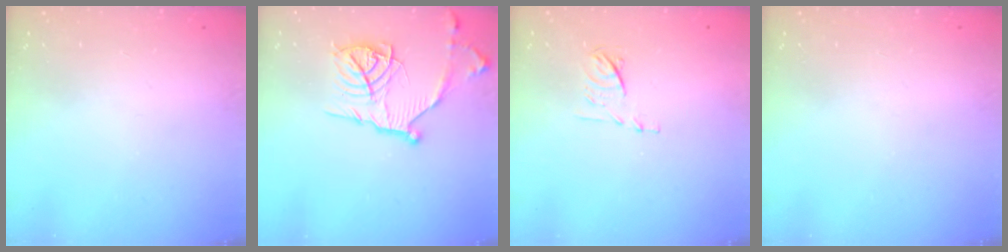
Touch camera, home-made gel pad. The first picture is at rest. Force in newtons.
{"total": 15.2, "press": 15.2, "slide": 1.1}
{"total": 6.6, "press": 6.6, "slide": 0.9}
{"total": 0.0}